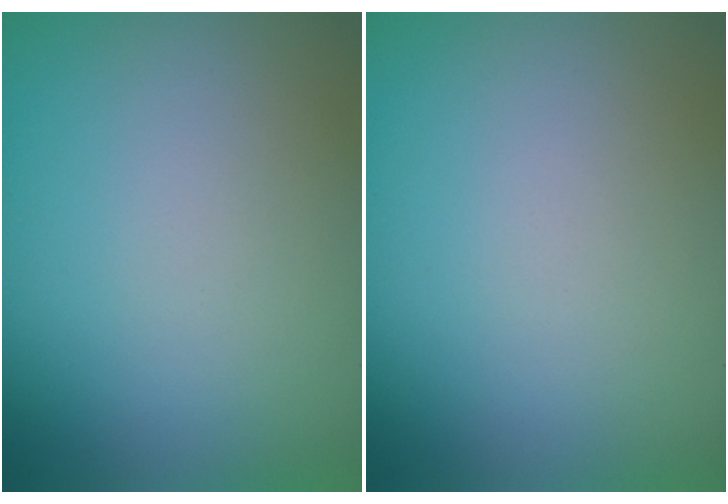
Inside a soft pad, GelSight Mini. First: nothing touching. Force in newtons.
{"total": 0.0}